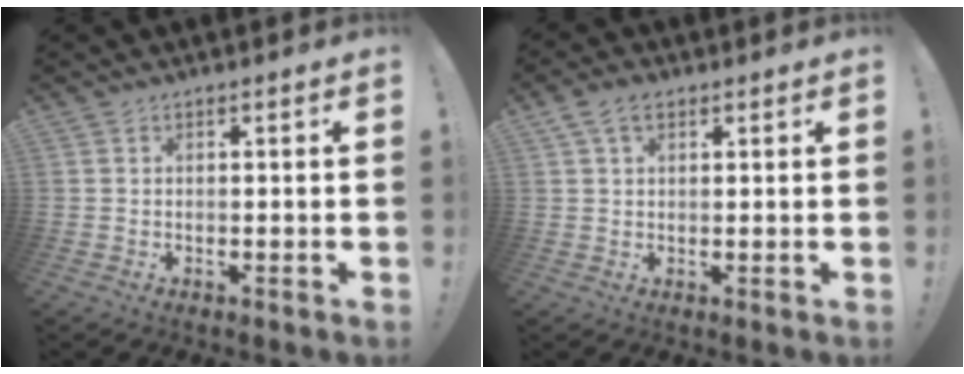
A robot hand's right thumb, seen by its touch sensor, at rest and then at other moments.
{"total": 5.0, "force": [2.3, 3.1, 3.1], "torque": [-0.066, 0.005, 0.047]}